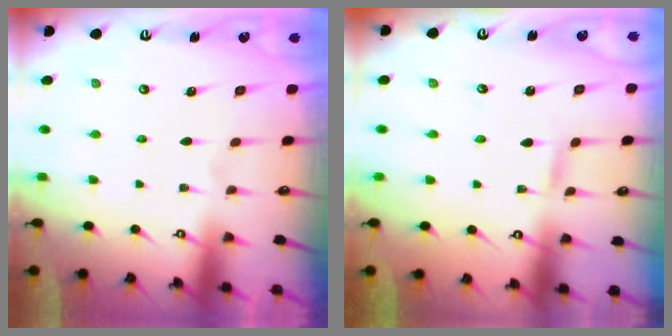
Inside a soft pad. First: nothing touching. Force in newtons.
{"total": 2.3, "press": 2.3, "slide": 0.2}